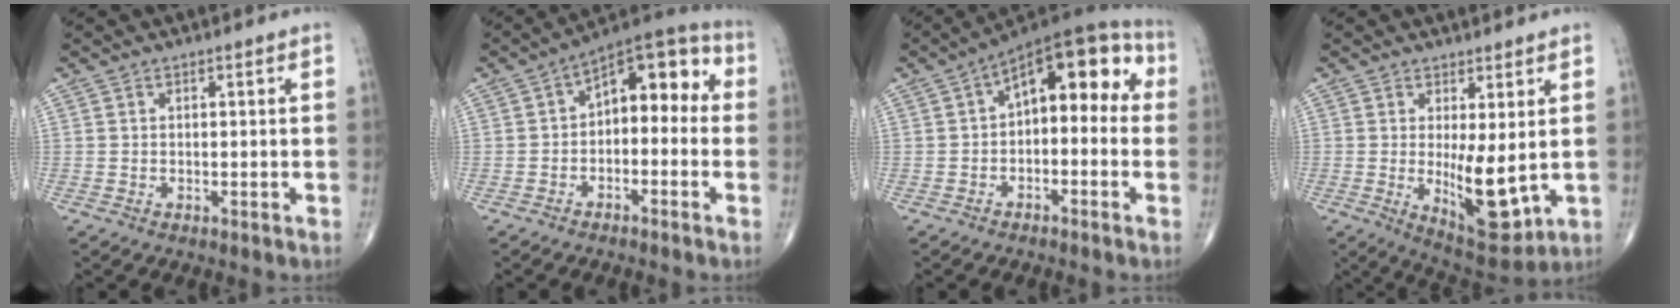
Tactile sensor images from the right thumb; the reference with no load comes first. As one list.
[{"total": 11.7, "force": [-0.1, 6.9, 9.5], "torque": [-0.092, 0.053, -0.019]}, {"total": 13.9, "force": [1.2, 7.4, 11.7], "torque": [-0.124, 0.051, 0.002]}, {"total": 9.7, "force": [-0.2, 3.4, 9.1], "torque": [-0.126, -0.029, 0.014]}]